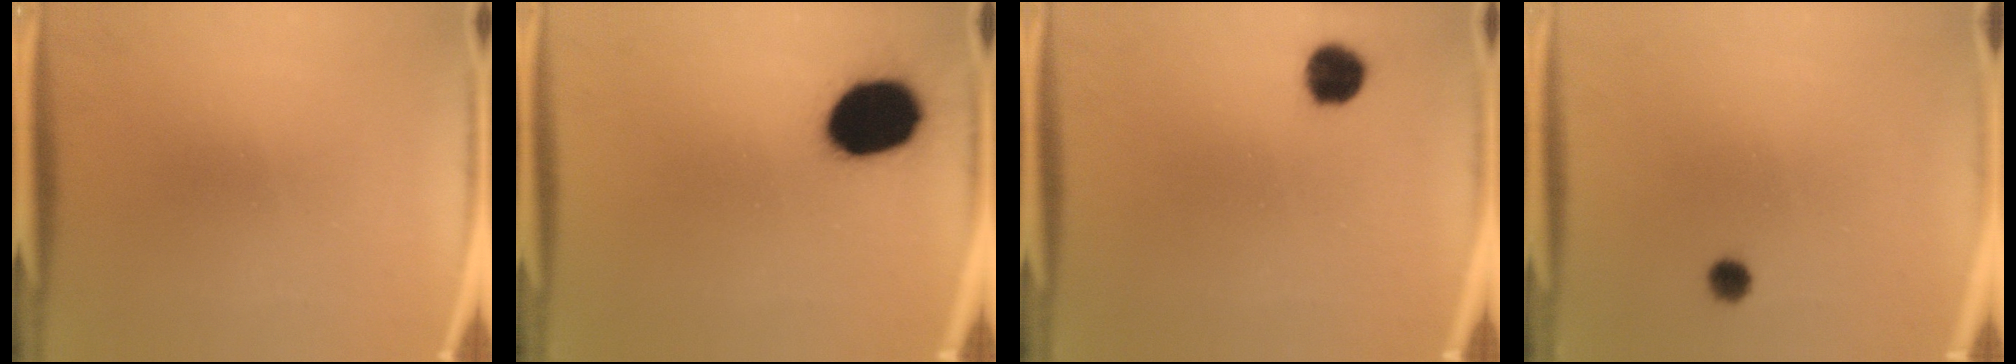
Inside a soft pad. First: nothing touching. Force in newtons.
{"total": 17.4}
{"total": 5.5}
{"total": 2.4}